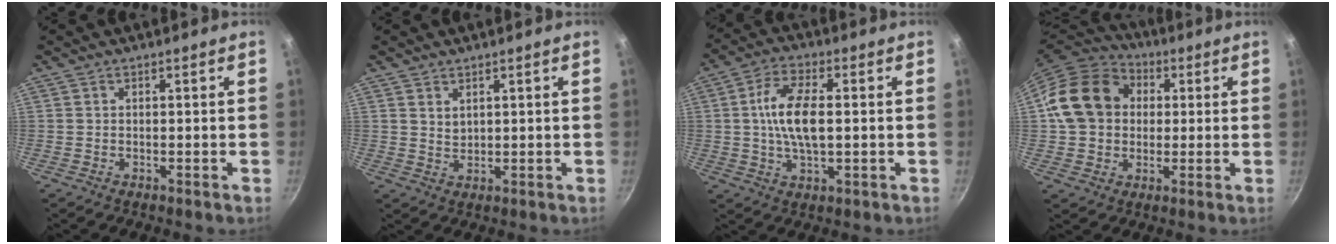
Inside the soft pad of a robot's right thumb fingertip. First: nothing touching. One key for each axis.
{"total": 2.2, "fx": 1.4, "fy": 1.3, "fz": 1.1, "tx": -0.017, "ty": -0.010, "tz": 0.028}
{"total": 10.3, "fx": 0.6, "fy": 4.5, "fz": 9.3, "tx": -0.179, "ty": 0.008, "tz": 0.007}
{"total": 16.7, "fx": 2.7, "fy": 13.7, "fz": 9.1, "tx": -0.140, "ty": 0.028, "tz": 0.036}